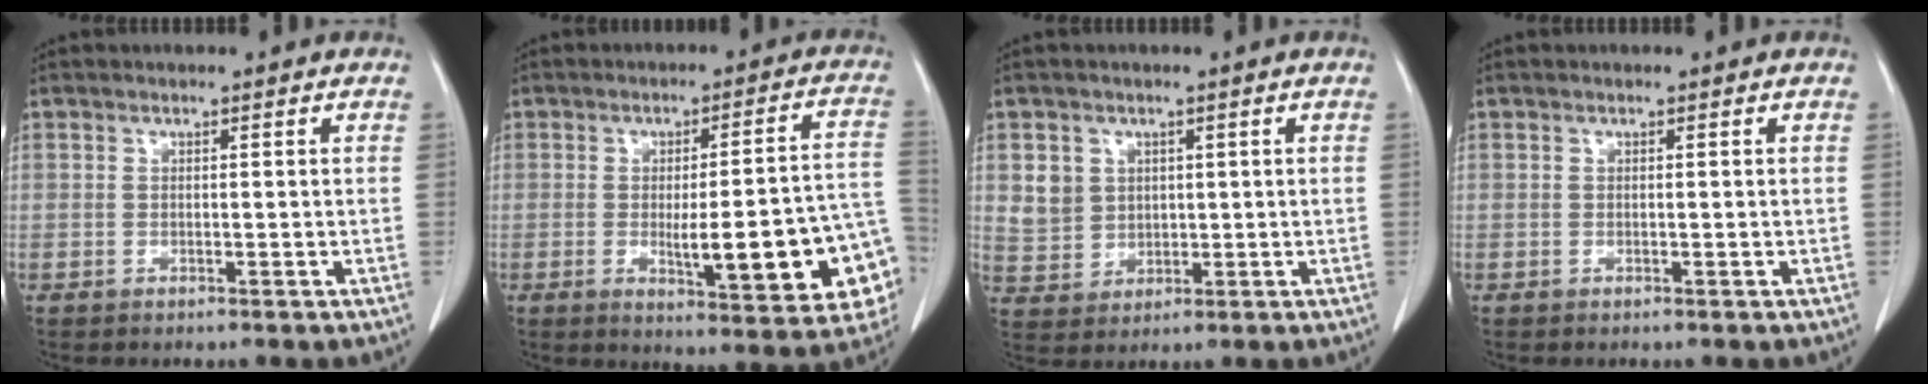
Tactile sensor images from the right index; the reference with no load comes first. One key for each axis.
{"total": 17.8, "fx": -4.3, "fy": 2.8, "fz": 17.1, "tx": -0.146, "ty": 0.020, "tz": -0.040}
{"total": 5.2, "fx": 1.8, "fy": 4.7, "fz": 1.1, "tx": -0.025, "ty": 0.010, "tz": 0.044}
{"total": 0.0}